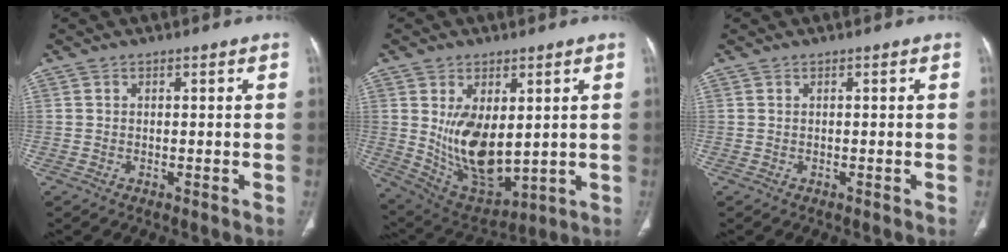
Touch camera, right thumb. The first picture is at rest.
{"total": 14.8, "force": [1.5, 8.3, 12.2], "torque": [-0.194, -0.021, 0.055]}
{"total": 0.0}